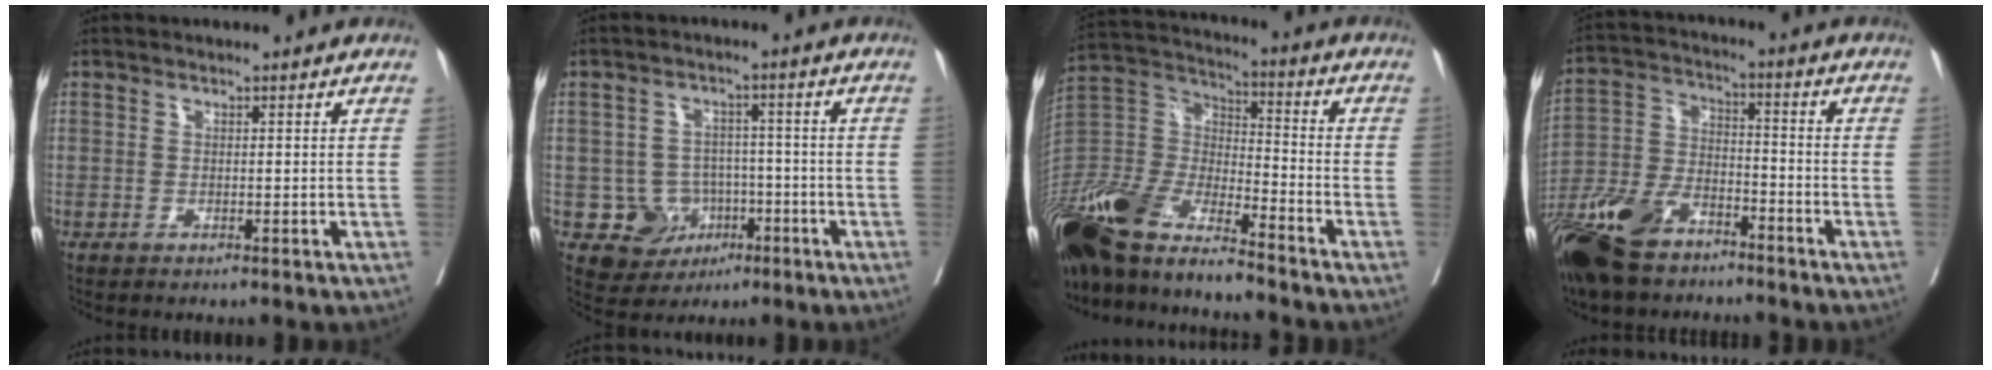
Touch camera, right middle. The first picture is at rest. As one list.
[{"total": 6.6, "force": [-2.1, 6.1, 1.1], "torque": [-0.012, 0.012, -0.024]}, {"total": 19.8, "force": [-16.1, 4.6, 10.4], "torque": [-0.236, -0.021, -0.314]}, {"total": 14.4, "force": [-10.5, 6.1, 7.9], "torque": [-0.169, -0.014, -0.198]}]